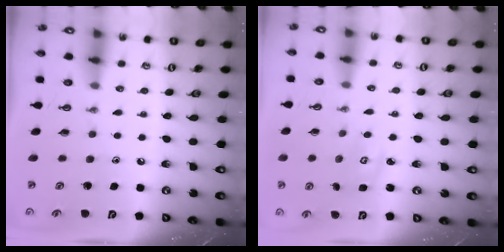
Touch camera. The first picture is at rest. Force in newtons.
{"total": 3.1, "press": 3.1, "slide": 0.4}